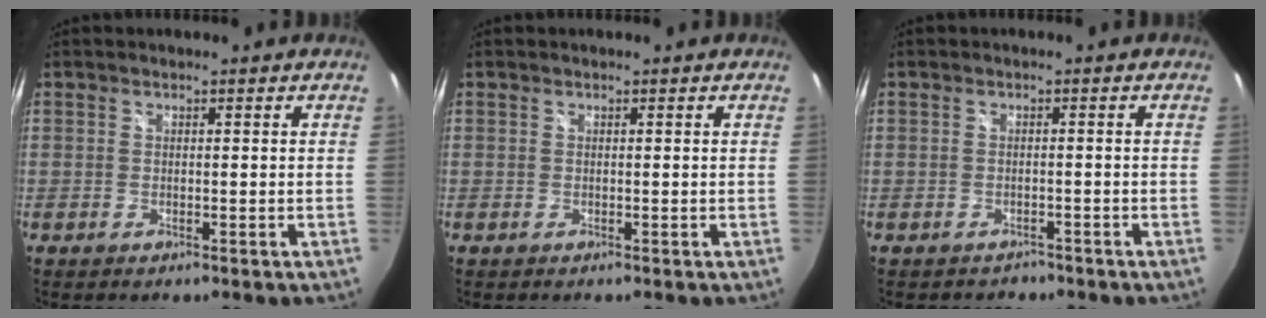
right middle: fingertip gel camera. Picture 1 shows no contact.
{"total": 0.0}
{"total": 2.0, "force": [-1.6, 1.2, 0.1], "torque": [-0.002, 0.007, -0.019]}